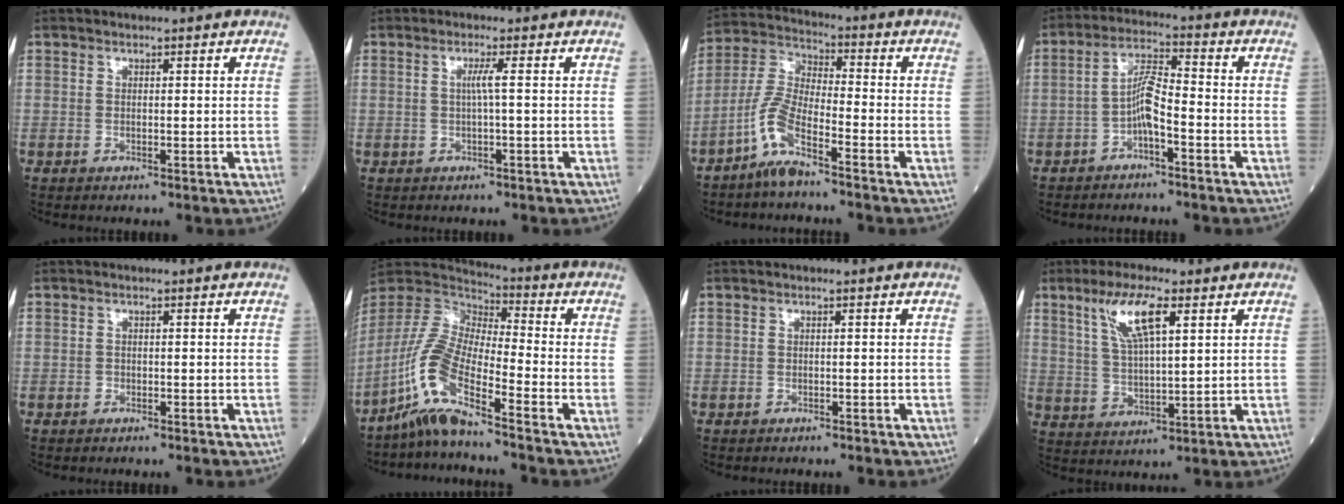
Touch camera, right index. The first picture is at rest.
{"total": 1.6, "force": [0.1, -0.6, 1.5], "torque": [-0.030, 0.002, 0.001]}
{"total": 7.8, "force": [-5.2, 1.4, 5.7], "torque": [-0.137, -0.004, -0.110]}
{"total": 5.1, "force": [-2.0, 0.8, 4.6], "torque": [-0.093, 0.014, -0.037]}
{"total": 0.7, "force": [-0.6, 0.3, 0.2], "torque": [-0.007, 0.001, -0.008]}
{"total": 10.3, "force": [-6.9, 0.6, 7.6], "torque": [-0.178, -0.009, -0.144]}
{"total": 1.2, "force": [-1.1, 0.2, 0.5], "torque": [-0.012, -0.002, -0.009]}
{"total": 8.5, "force": [4.3, 1.5, 7.2], "torque": [-0.149, 0.007, 0.087]}